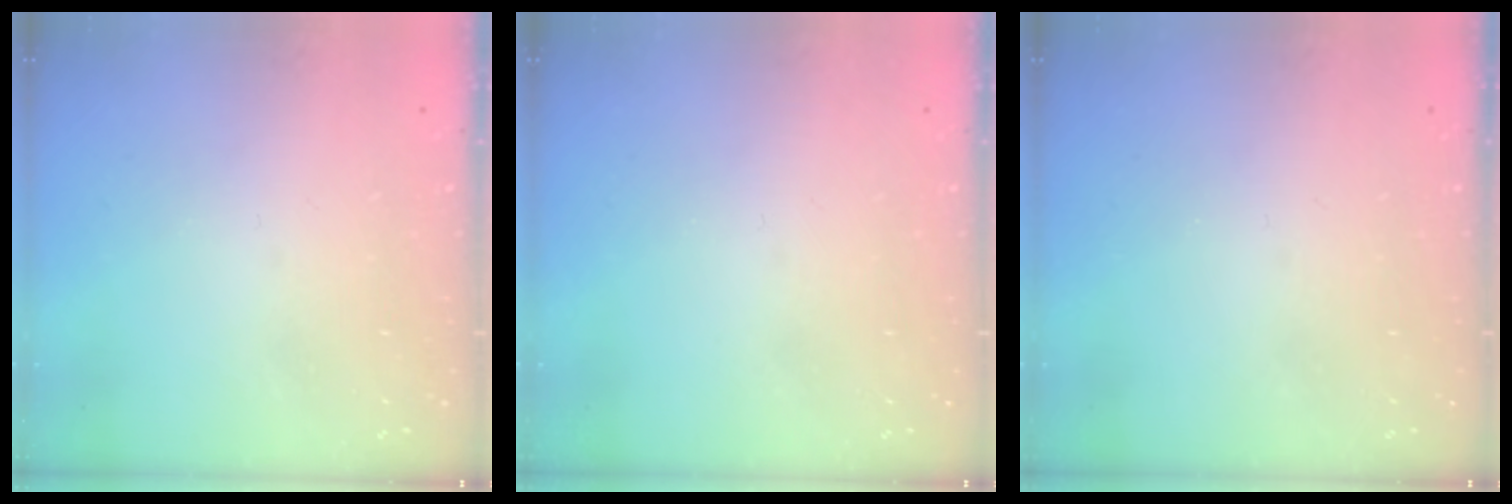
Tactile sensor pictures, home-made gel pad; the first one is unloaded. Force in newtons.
{"total": 0.0}
{"total": 0.0}